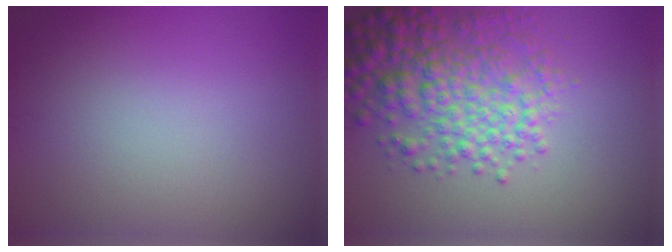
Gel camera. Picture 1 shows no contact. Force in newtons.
{"total": 6.4, "press": 6.4, "slide": 0.2}